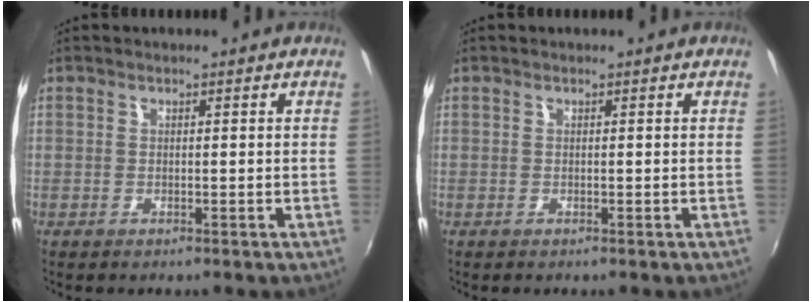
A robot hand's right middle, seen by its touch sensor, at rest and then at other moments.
{"total": 0.0}